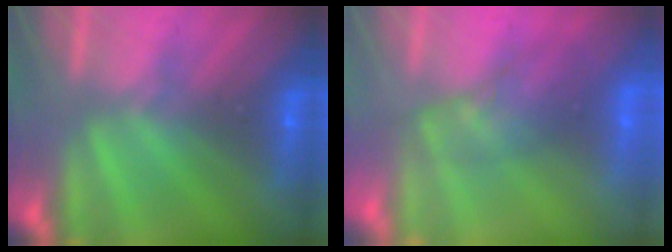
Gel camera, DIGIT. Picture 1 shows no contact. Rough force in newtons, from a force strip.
{"total": 2.6}